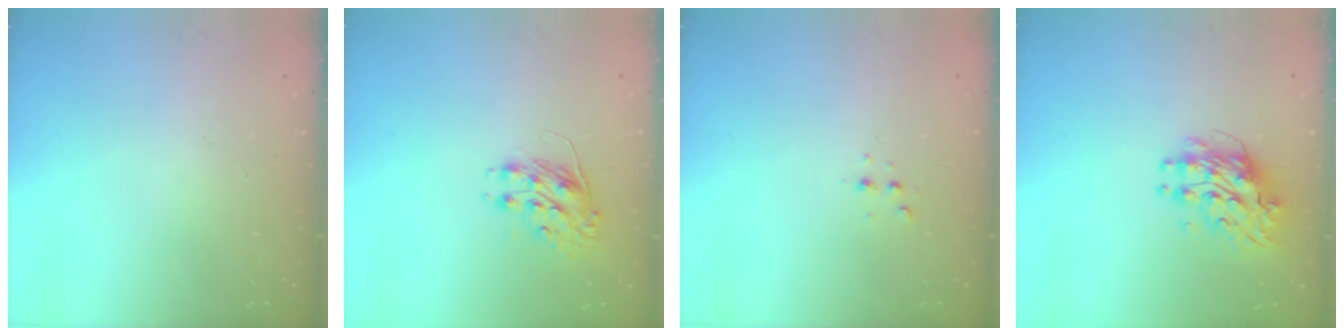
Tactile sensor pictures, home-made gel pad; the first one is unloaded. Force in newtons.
{"total": 8.0, "press": 8.0, "slide": 0.2}
{"total": 2.8, "press": 2.8, "slide": 0.7}
{"total": 9.4, "press": 9.3, "slide": 0.9}